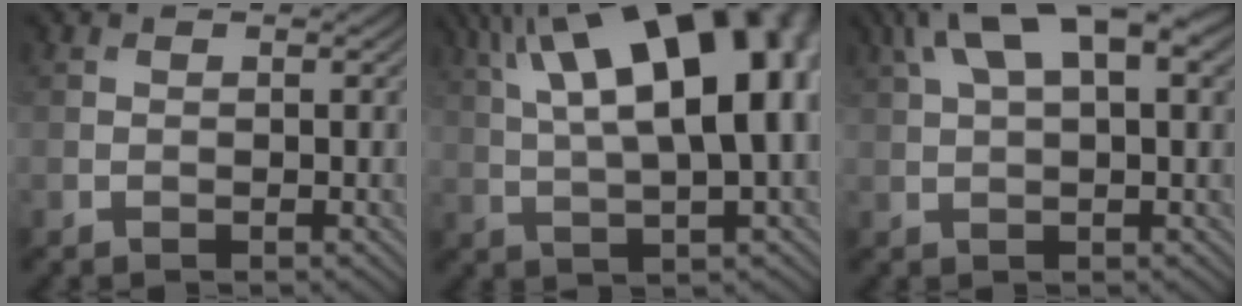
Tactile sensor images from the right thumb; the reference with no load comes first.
{"total": 19.3, "force": [6.4, 8.2, 16.3], "torque": [-0.241, 0.058, 0.095]}
{"total": 12.1, "force": [5.6, 4.9, 9.5], "torque": [-0.180, 0.019, 0.096]}